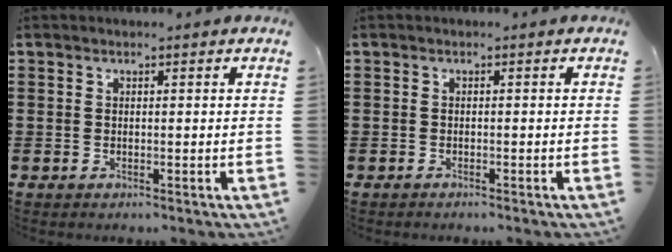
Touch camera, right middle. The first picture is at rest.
{"total": 0.5, "force": [-0.5, -0.1, 0.1], "torque": [-0.004, -0.002, -0.010]}